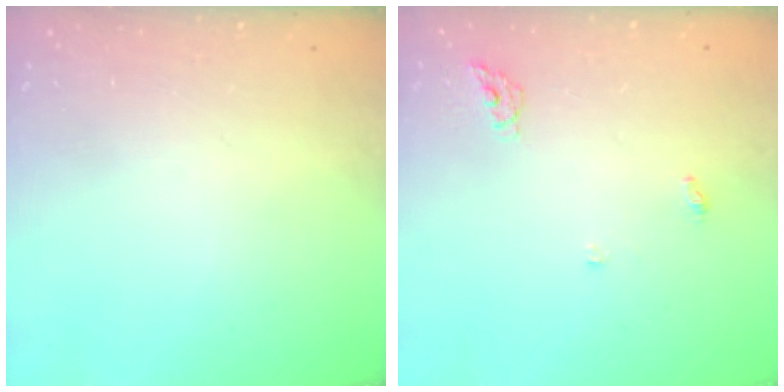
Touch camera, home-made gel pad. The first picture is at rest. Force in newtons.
{"total": 5.0, "press": 5.0, "slide": 0.3}